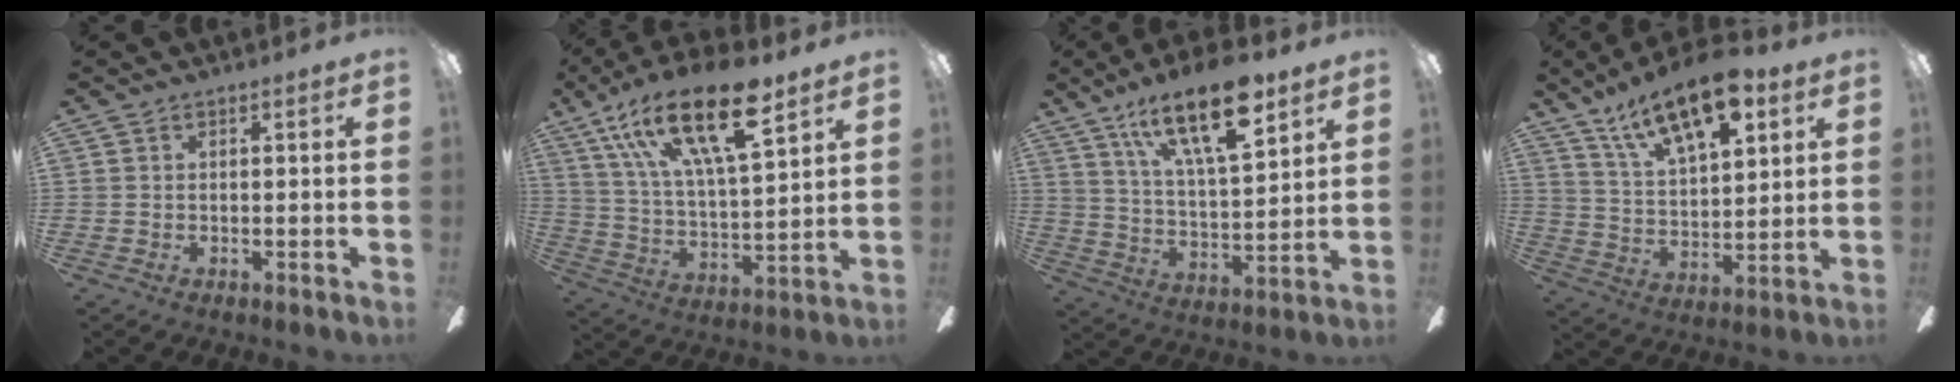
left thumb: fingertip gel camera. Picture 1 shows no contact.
{"total": 23.7, "force": [14.0, 8.7, 17.0], "torque": [-0.313, -0.060, 0.232]}
{"total": 20.3, "force": [12.8, 7.1, 14.1], "torque": [-0.239, -0.055, 0.212]}
{"total": 17.6, "force": [11.5, 7.2, 11.1], "torque": [-0.184, -0.053, 0.197]}